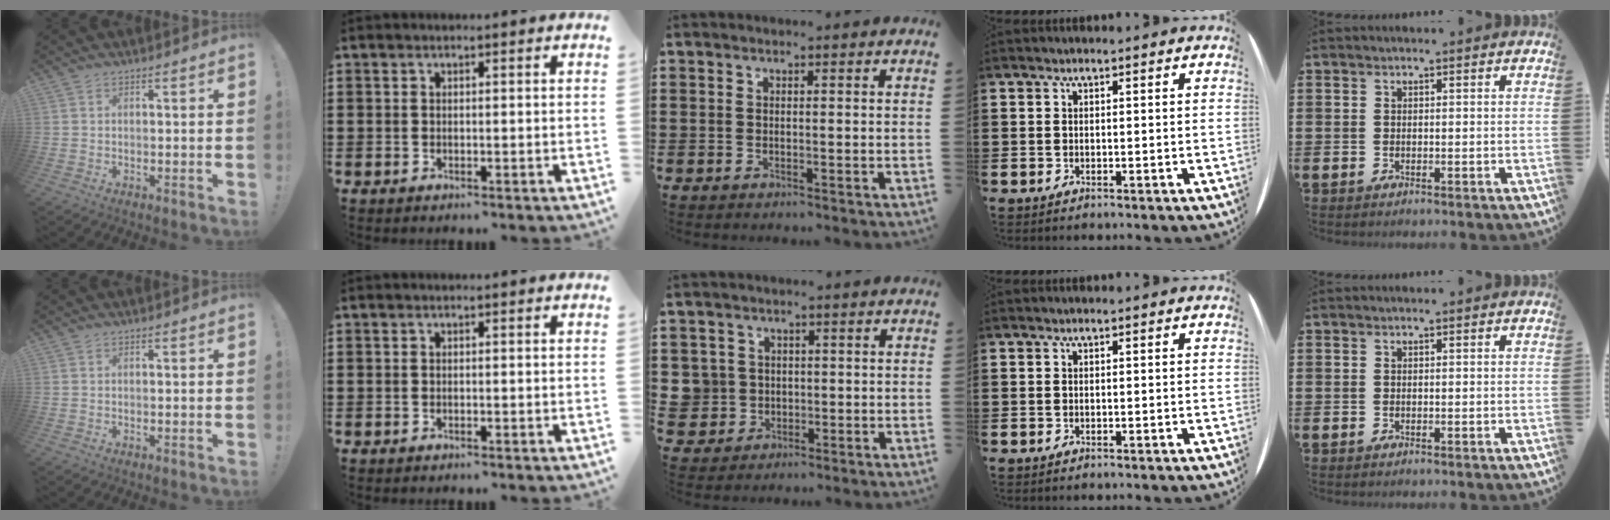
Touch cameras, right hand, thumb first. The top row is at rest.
{"middle": {"total": 4.5, "force": [-0.1, 4.4, 0.6], "torque": [-0.040, 0.010, -0.005]}}